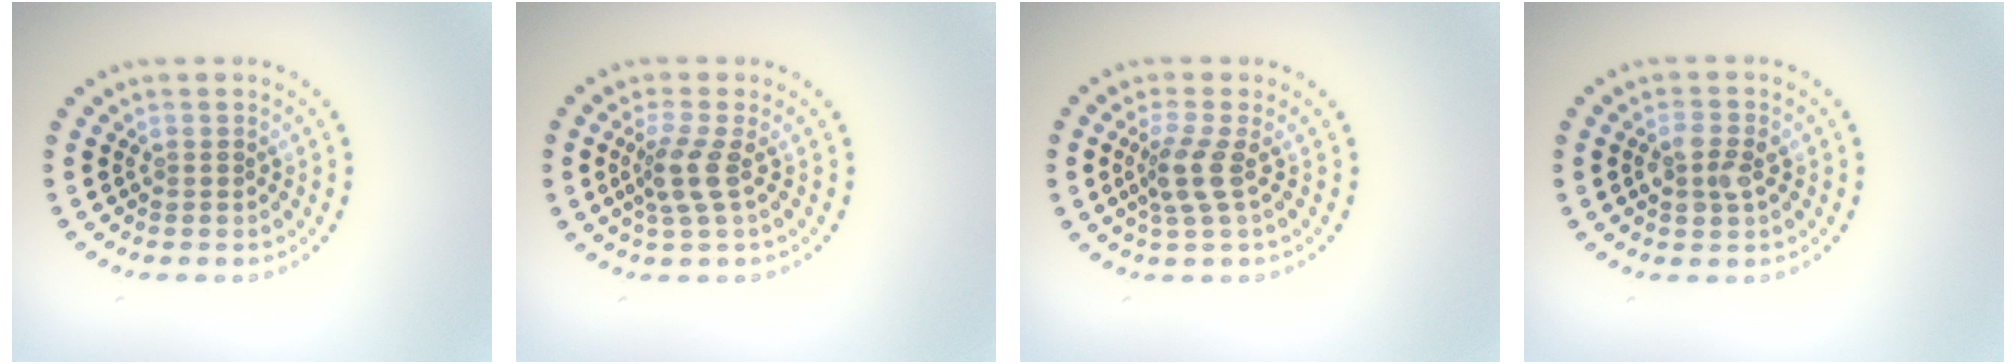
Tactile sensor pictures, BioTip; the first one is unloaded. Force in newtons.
{"total": 2.6, "press": 1.9, "slide": 1.7}
{"total": 2.6, "press": 1.9, "slide": 1.7}
{"total": 2.3, "press": 2.3, "slide": 0.2}